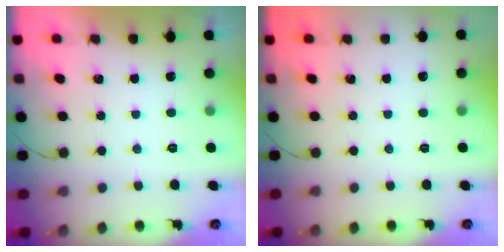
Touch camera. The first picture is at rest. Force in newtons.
{"total": 0.0}